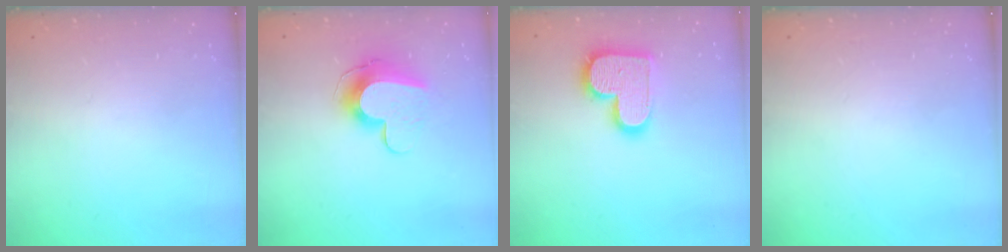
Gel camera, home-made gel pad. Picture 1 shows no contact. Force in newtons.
{"total": 11.4, "press": 11.3, "slide": 1.0}
{"total": 14.4, "press": 14.4, "slide": 1.0}
{"total": 0.0}